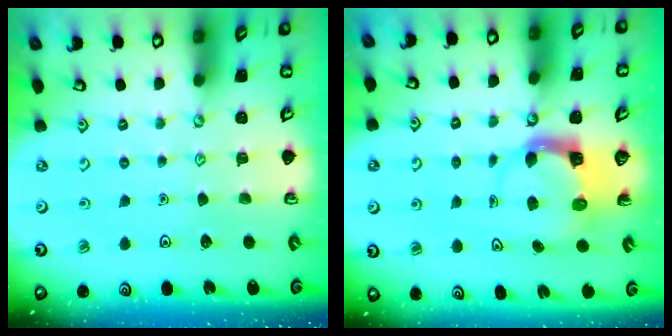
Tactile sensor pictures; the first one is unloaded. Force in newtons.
{"total": 3.8, "press": 3.7, "slide": 0.5}